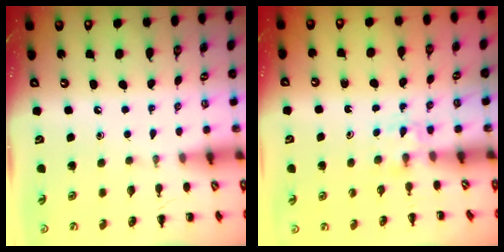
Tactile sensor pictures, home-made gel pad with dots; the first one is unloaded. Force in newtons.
{"total": 2.4, "press": 2.3, "slide": 0.9}